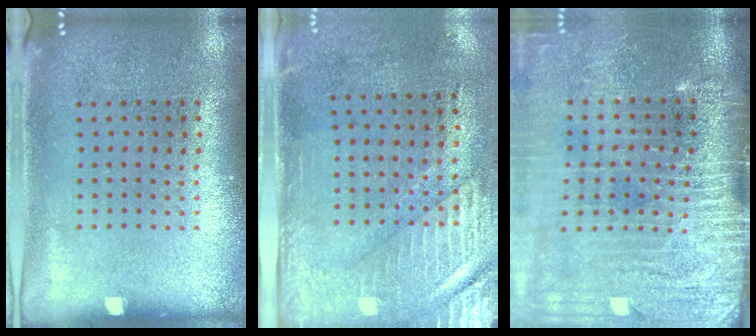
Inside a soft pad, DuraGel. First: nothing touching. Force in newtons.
{"total": 2.9, "press": 2.5, "slide": 1.5}
{"total": 4.2, "press": 3.5, "slide": 2.3}